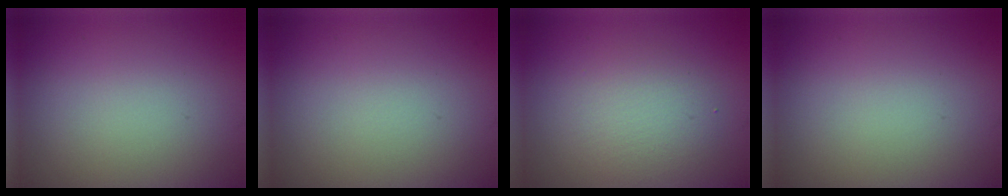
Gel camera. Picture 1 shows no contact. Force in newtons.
{"total": 0.0}
{"total": 2.8, "press": 2.8, "slide": 0.2}
{"total": 0.0}